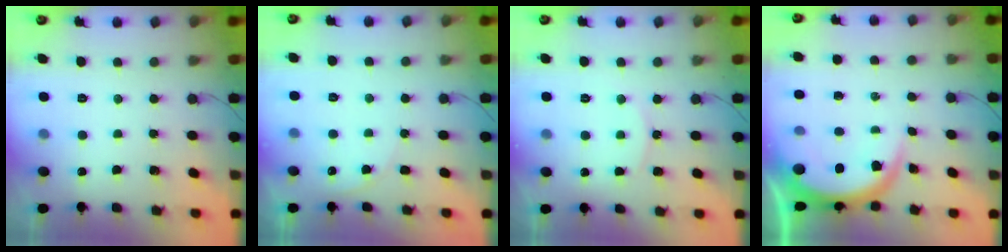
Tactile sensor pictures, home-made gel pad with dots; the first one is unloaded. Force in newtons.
{"total": 5.6, "press": 5.6, "slide": 0.2}
{"total": 7.0, "press": 6.9, "slide": 0.6}
{"total": 8.2, "press": 8.1, "slide": 1.0}